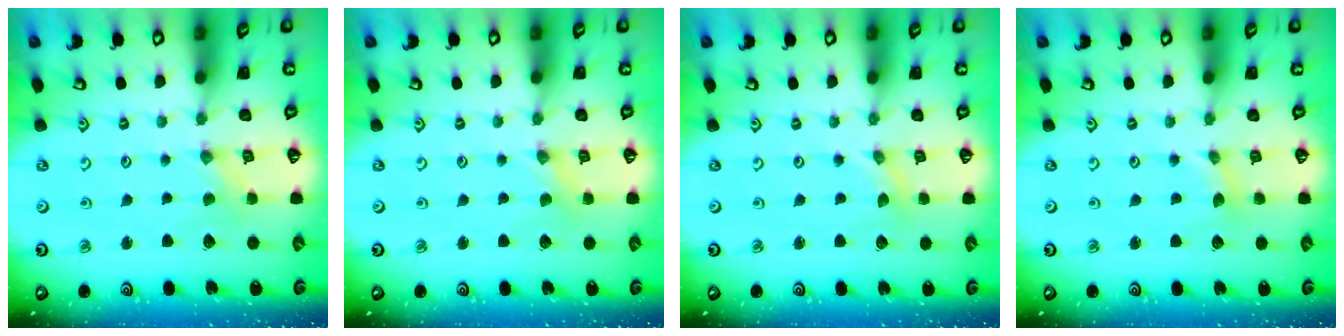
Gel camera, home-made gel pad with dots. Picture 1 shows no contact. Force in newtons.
{"total": 0.8, "press": 0.8, "slide": 0.2}
{"total": 0.8, "press": 0.8, "slide": 0.0}
{"total": 1.9, "press": 1.9, "slide": 0.4}